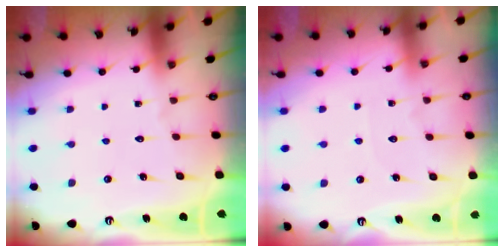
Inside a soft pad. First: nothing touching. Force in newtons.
{"total": 4.1, "press": 4.1, "slide": 0.5}